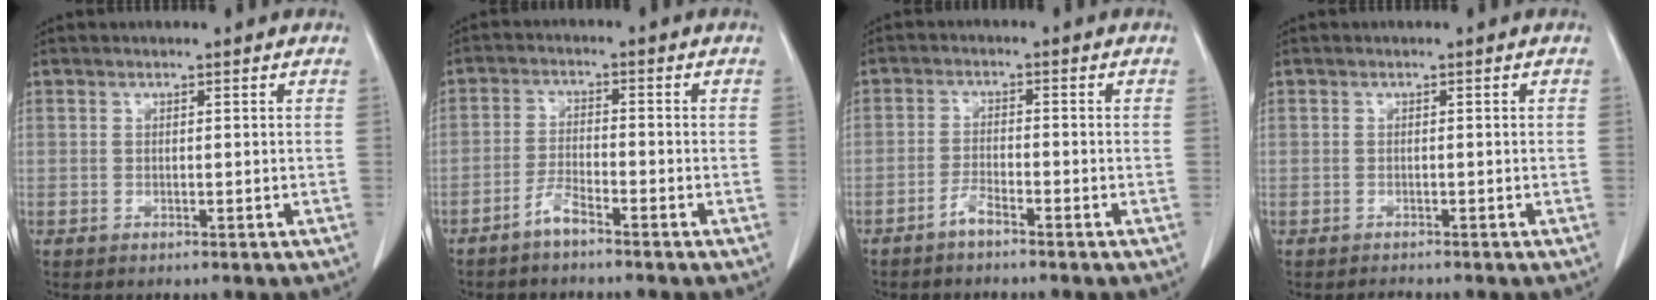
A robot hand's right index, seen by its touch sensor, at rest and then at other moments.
{"total": 3.1, "force": [-2.6, 0.2, 1.7], "torque": [-0.037, 0.001, -0.055]}
{"total": 2.4, "force": [-2.0, 0.2, 1.2], "torque": [-0.026, 0.001, -0.042]}
{"total": 1.1, "force": [-0.9, 0.4, -0.2], "torque": [-0.001, -0.004, -0.018]}